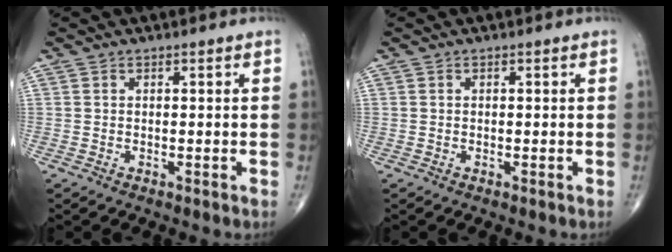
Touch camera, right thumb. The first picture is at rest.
{"total": 0.0}